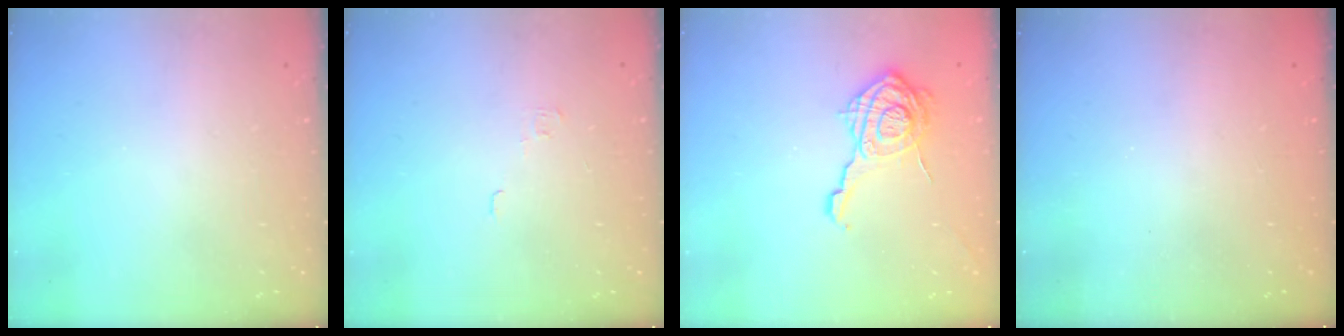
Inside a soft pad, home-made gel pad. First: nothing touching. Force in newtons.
{"total": 2.1, "press": 2.1, "slide": 0.3}
{"total": 16.2, "press": 16.2, "slide": 0.7}
{"total": 2.3, "press": 2.2, "slide": 0.8}